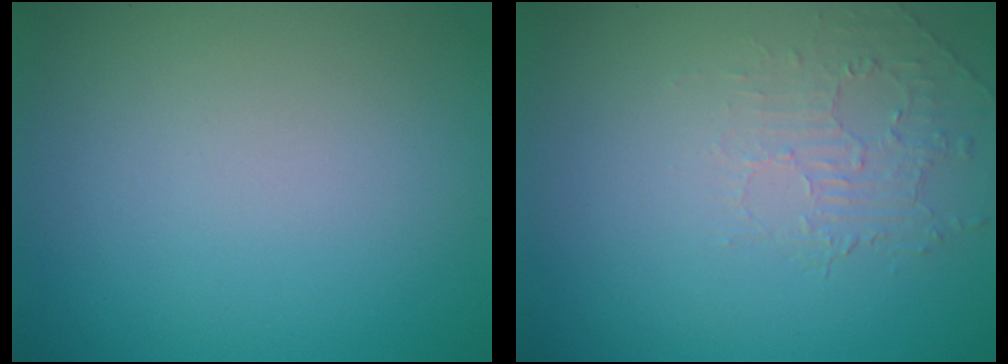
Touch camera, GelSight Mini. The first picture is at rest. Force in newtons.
{"total": 2.0, "press": 0.6, "slide": 1.9}